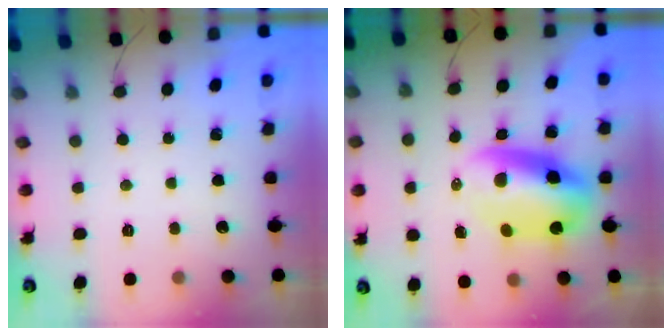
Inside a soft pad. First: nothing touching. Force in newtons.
{"total": 11.3, "press": 11.0, "slide": 2.7}